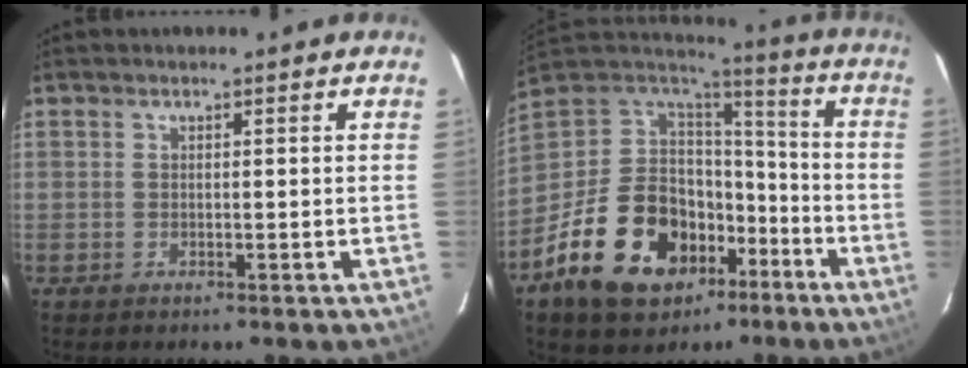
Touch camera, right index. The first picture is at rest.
{"total": 25.8, "force": [-12.3, 16.2, 15.8], "torque": [-0.339, -0.004, -0.191]}